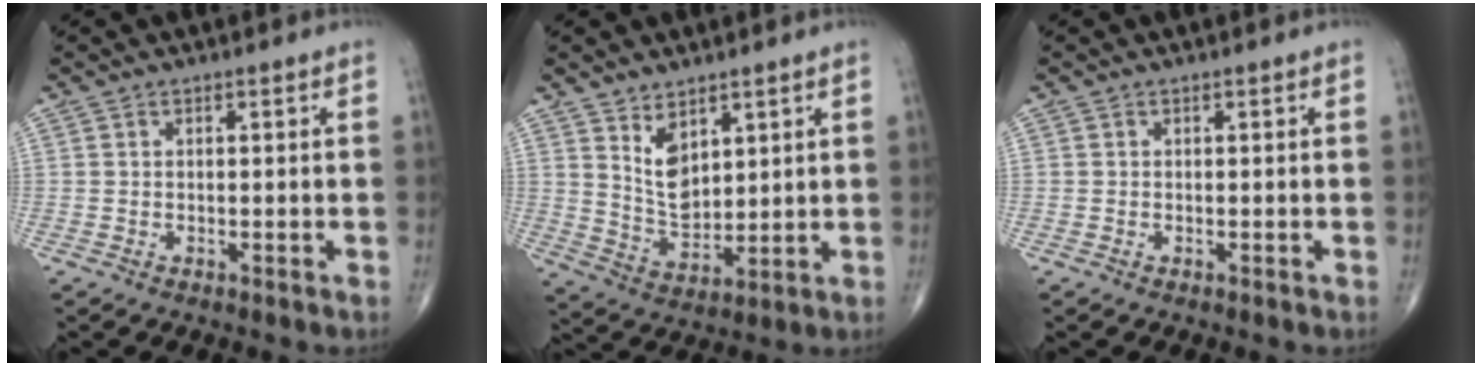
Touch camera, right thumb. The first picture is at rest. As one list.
[{"total": 7.4, "force": [3.8, 4.2, 4.8], "torque": [-0.070, -0.037, 0.083]}, {"total": 0.0}]